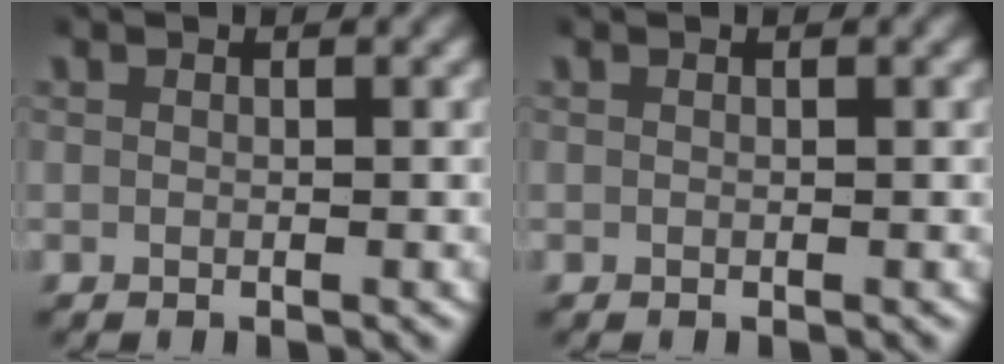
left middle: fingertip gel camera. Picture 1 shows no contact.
{"total": 0.0}